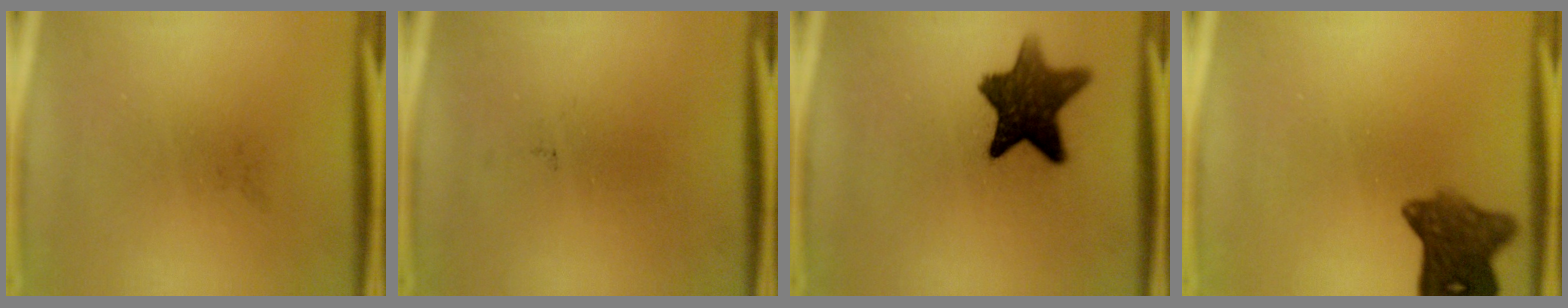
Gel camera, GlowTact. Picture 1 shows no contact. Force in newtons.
{"total": 0.0}
{"total": 11.0}
{"total": 7.6}